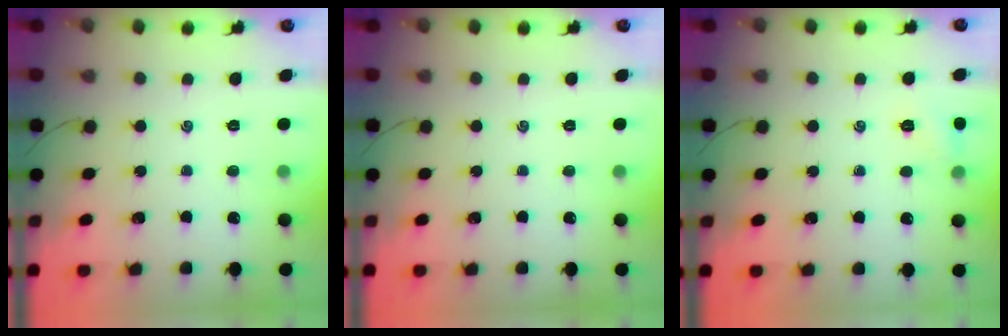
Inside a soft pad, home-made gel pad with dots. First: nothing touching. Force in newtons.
{"total": 0.0}
{"total": 5.4, "press": 5.1, "slide": 1.6}